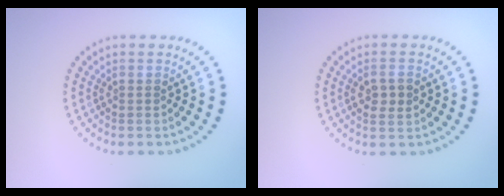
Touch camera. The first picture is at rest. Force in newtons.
{"total": 2.1, "press": 2.1, "slide": 0.3}